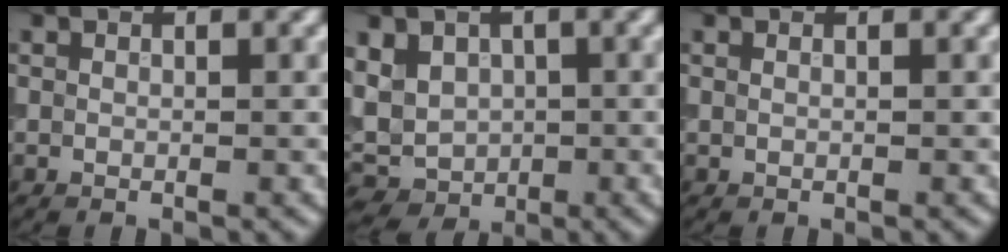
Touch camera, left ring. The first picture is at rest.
{"total": 5.7, "force": [0.7, 4.7, 3.3], "torque": [-0.061, 0.009, 0.007]}
{"total": 0.0}